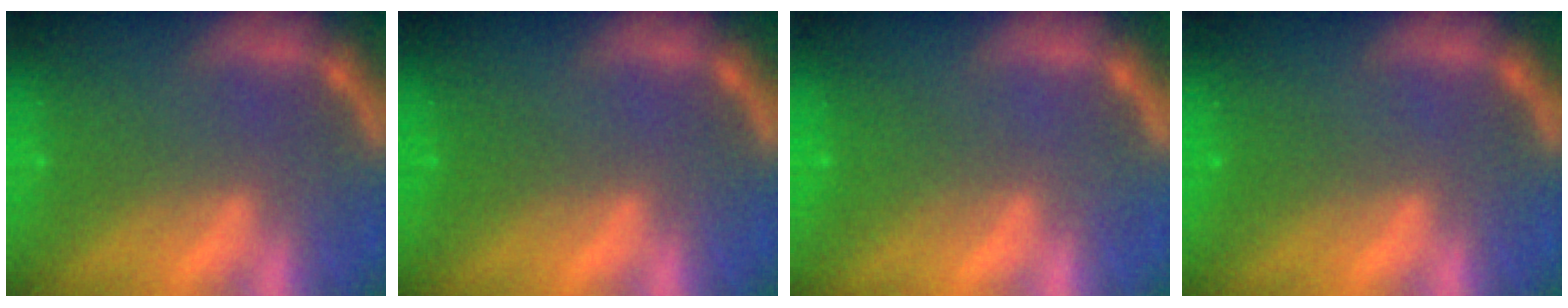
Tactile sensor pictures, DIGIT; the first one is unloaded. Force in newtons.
{"total": 1.0}
{"total": 2.0}
{"total": 1.0}